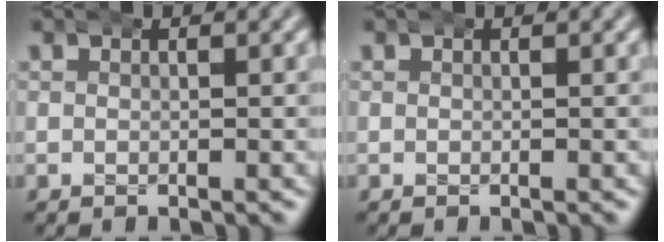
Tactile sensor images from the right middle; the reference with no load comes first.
{"total": 0.0}